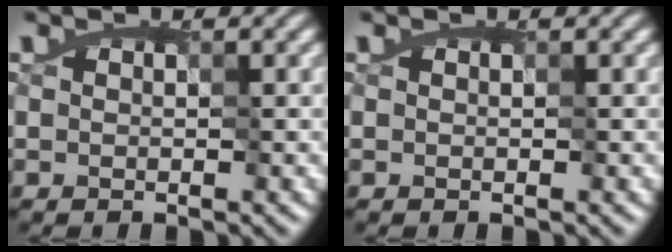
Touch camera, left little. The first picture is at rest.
{"total": 0.0}